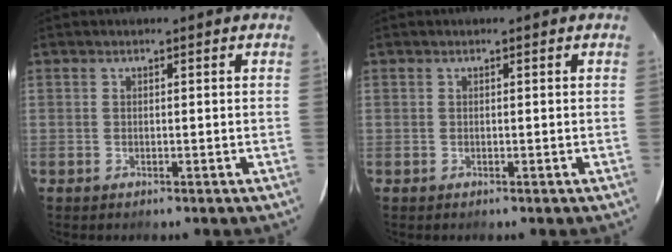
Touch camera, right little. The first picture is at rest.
{"total": 0.0}